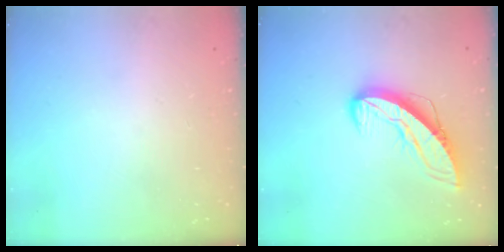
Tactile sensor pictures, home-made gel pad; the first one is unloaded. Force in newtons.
{"total": 10.2, "press": 10.1, "slide": 1.1}